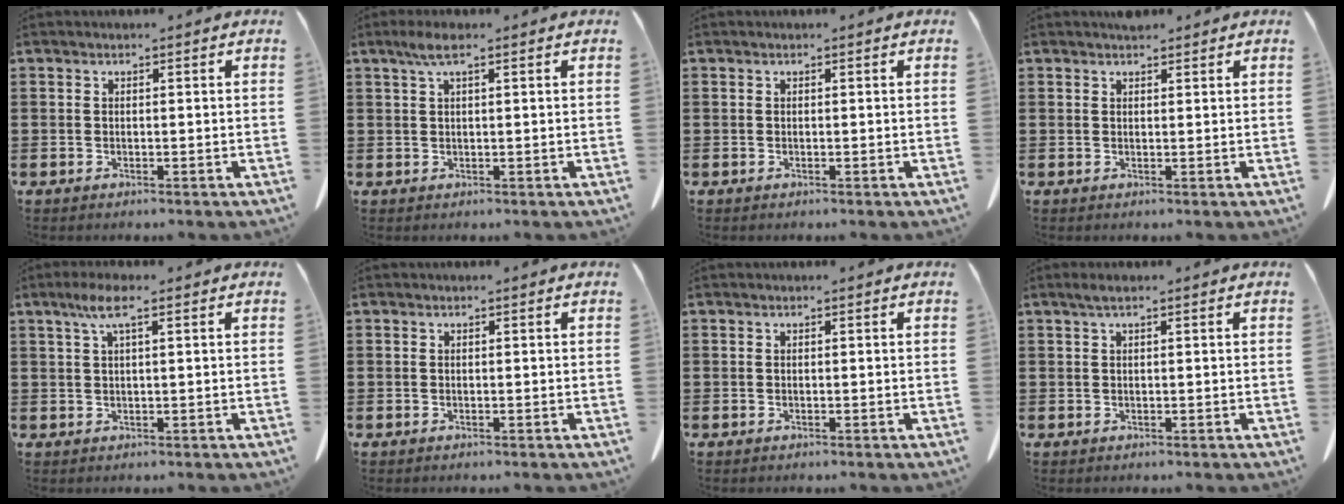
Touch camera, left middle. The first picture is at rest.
{"total": 2.4, "force": [1.1, 0.3, 2.2], "torque": [-0.045, 0.002, 0.018]}
{"total": 0.0}
{"total": 1.3, "force": [1.2, 0.4, 0.3], "torque": [-0.010, 0.002, 0.023]}
{"total": 3.9, "force": [1.8, 0.5, 3.4], "torque": [-0.071, 0.005, 0.030]}
{"total": 0.0}
{"total": 0.0}
{"total": 1.1, "force": [0.5, 0.1, 1.0], "torque": [-0.020, 0.001, 0.009]}